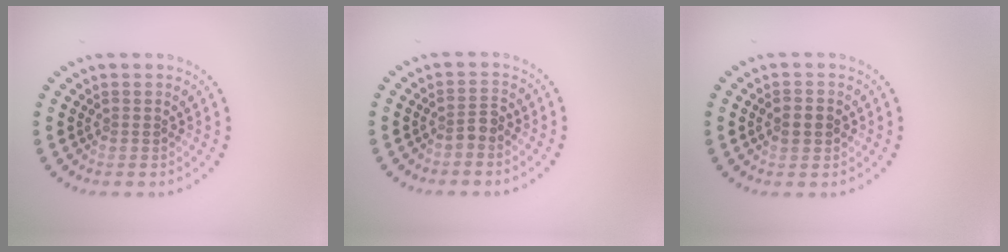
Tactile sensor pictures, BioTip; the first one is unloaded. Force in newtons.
{"total": 1.3, "press": 1.0, "slide": 0.7}
{"total": 1.7, "press": 1.7, "slide": 0.2}